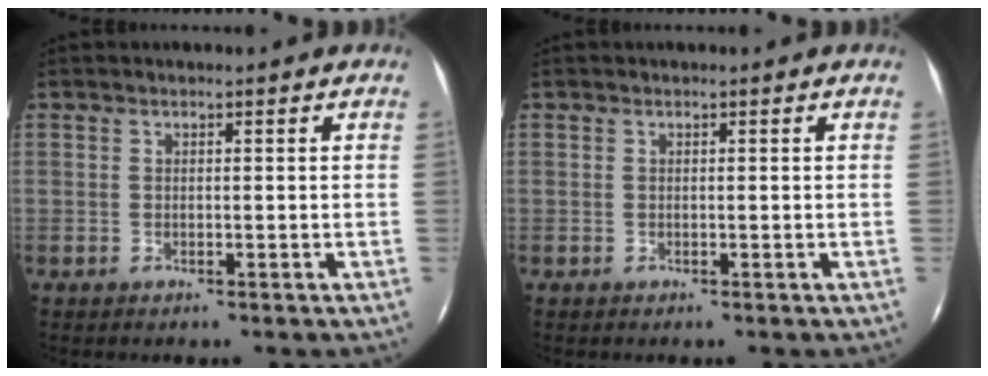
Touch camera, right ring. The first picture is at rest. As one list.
[{"total": 0.0}]